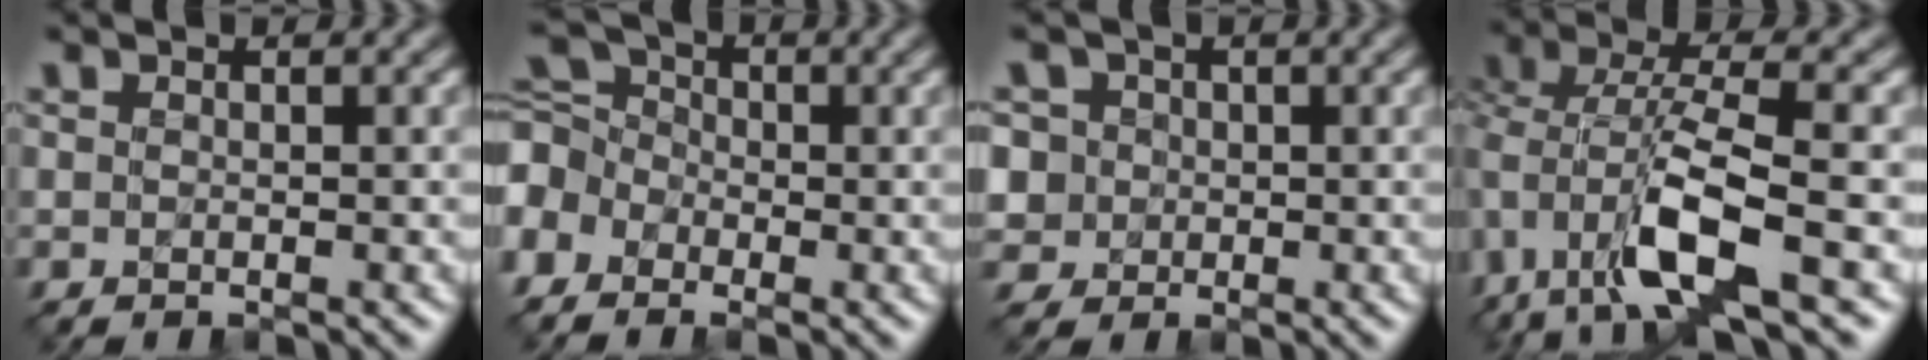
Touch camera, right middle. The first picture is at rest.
{"total": 4.3, "force": [-2.7, 2.9, 1.8], "torque": [-0.086, -0.001, -0.051]}
{"total": 3.5, "force": [1.5, 3.2, -0.1], "torque": [-0.016, 0.037, 0.004]}
{"total": 7.2, "force": [-2.9, 2.7, 6.0], "torque": [-0.153, 0.004, -0.056]}